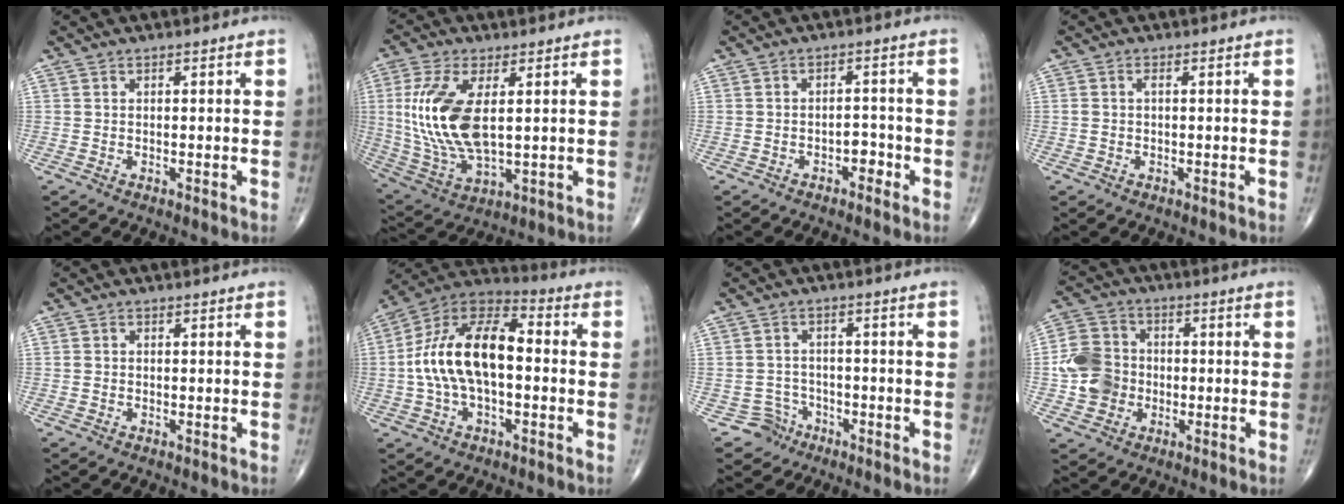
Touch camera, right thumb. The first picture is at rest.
{"total": 15.6, "force": [2.2, 7.1, 13.7], "torque": [-0.300, -0.015, 0.054]}
{"total": 2.7, "force": [-1.5, 1.6, 1.5], "torque": [-0.008, 0.015, -0.024]}
{"total": 1.2, "force": [0.0, 0.6, 1.0], "torque": [-0.025, 0.005, 0.002]}
{"total": 0.7, "force": [-0.1, 0.6, 0.3], "torque": [-0.006, 0.001, -0.001]}
{"total": 17.4, "force": [-0.4, 9.1, 14.9], "torque": [-0.275, 0.042, -0.015]}
{"total": 3.8, "force": [-2.3, 3.0, -0.5], "torque": [0.033, 0.014, -0.042]}
{"total": 9.8, "force": [-1.5, 8.6, 4.4], "torque": [-0.065, 0.019, -0.034]}